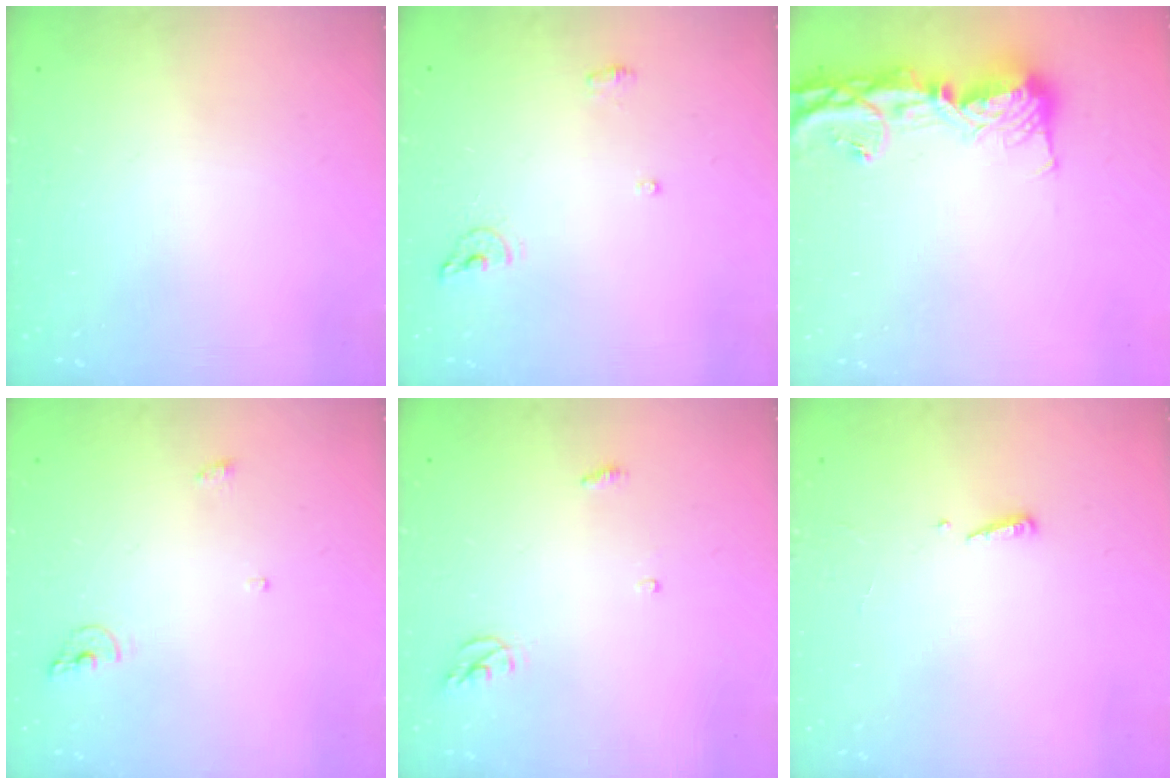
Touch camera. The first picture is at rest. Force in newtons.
{"total": 6.1, "press": 5.9, "slide": 1.4}
{"total": 14.4, "press": 14.3, "slide": 1.5}
{"total": 5.7, "press": 5.6, "slide": 1.2}
{"total": 3.9, "press": 3.8, "slide": 0.3}
{"total": 2.4, "press": 2.4, "slide": 0.2}